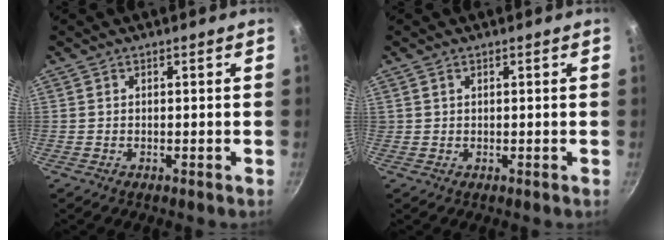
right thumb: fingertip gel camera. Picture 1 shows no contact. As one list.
[{"total": 0.8, "force": [0.4, 0.5, 0.4], "torque": [-0.006, 0.003, 0.008]}]